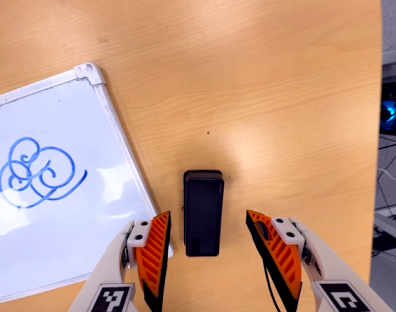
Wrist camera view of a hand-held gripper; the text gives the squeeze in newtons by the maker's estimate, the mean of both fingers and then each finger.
{"total": 0.0}